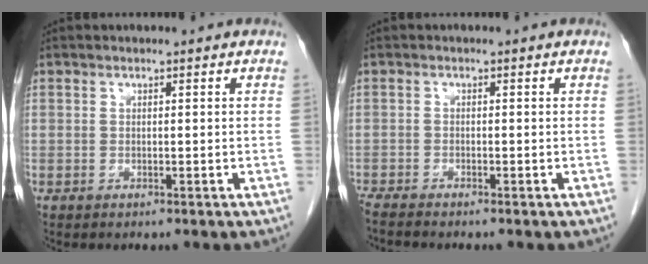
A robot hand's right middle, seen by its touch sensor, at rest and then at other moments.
{"total": 2.5, "force": [-2.4, -0.2, 0.9], "torque": [-0.017, -0.008, -0.044]}